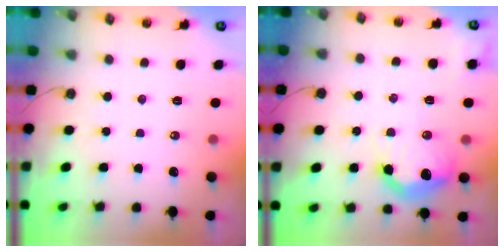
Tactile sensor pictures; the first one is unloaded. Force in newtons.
{"total": 18.2, "press": 18.1, "slide": 1.6}